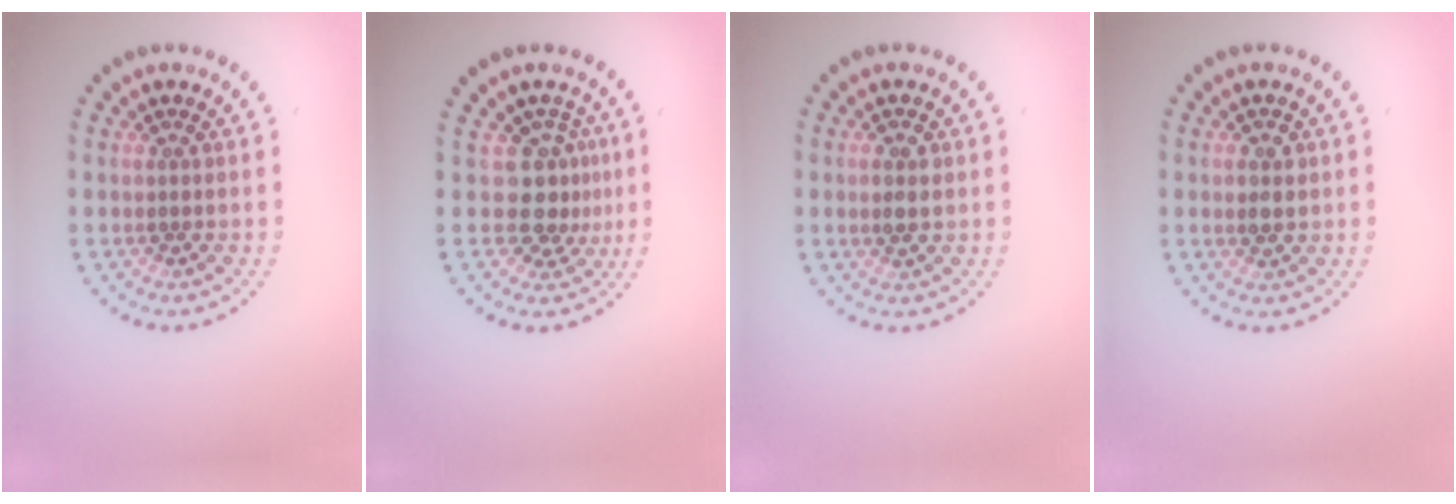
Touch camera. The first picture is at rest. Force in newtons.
{"total": 3.2, "press": 2.3, "slide": 2.1}
{"total": 1.7, "press": 1.7, "slide": 0.1}
{"total": 1.8, "press": 1.8, "slide": 0.1}